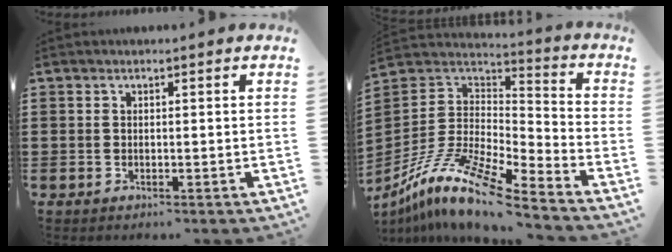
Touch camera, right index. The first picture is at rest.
{"total": 12.8, "force": [-9.6, 2.1, 8.3], "torque": [-0.182, 0.005, -0.192]}